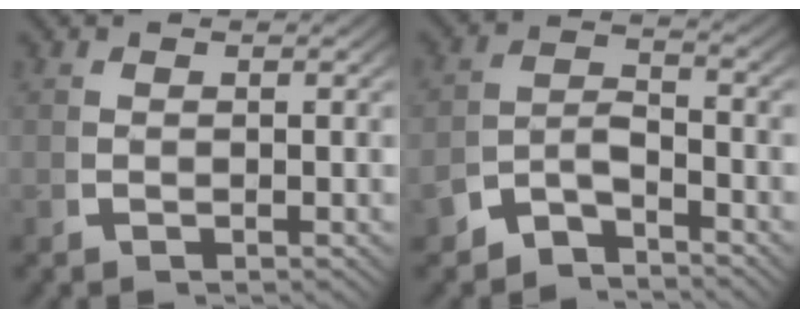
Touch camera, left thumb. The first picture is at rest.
{"total": 4.1, "force": [-2.7, 2.4, 2.0], "torque": [-0.034, -0.018, -0.047]}